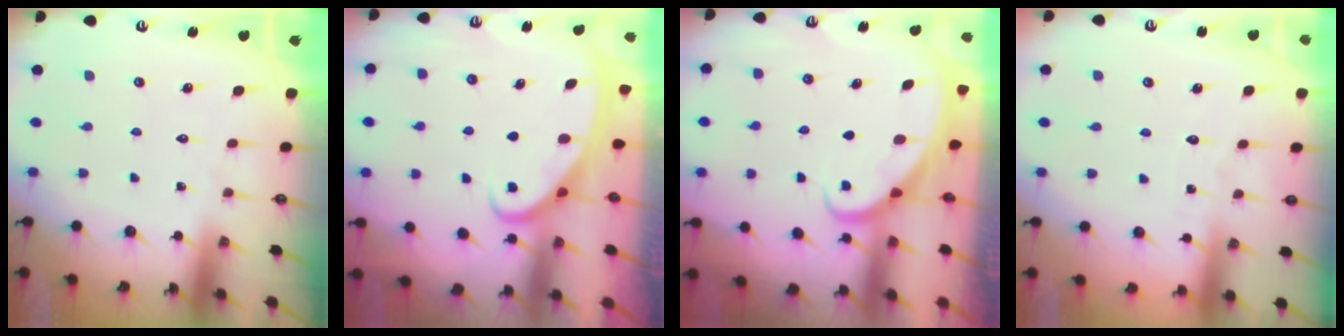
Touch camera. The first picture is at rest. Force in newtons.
{"total": 2.8, "press": 2.8, "slide": 0.3}
{"total": 2.3, "press": 2.3, "slide": 0.1}
{"total": 2.8, "press": 2.8, "slide": 0.1}